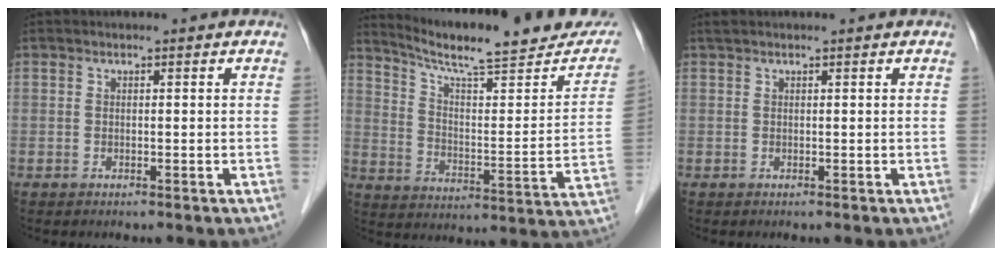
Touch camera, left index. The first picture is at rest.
{"total": 22.3, "force": [19.7, 2.5, 10.1], "torque": [-0.149, -0.034, 0.272]}
{"total": 1.4, "force": [1.2, 0.0, 0.6], "torque": [-0.011, 0.024, 0.026]}